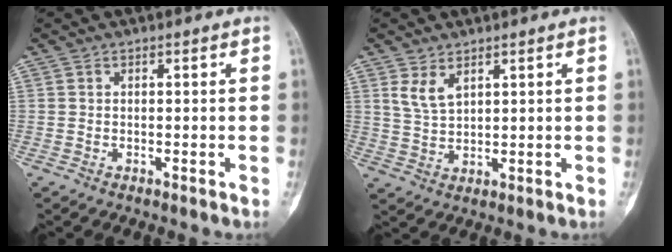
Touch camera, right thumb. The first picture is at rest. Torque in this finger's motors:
{"motor_torque": [0.23, 0.70, 0.07, -0.03, 0.00]}